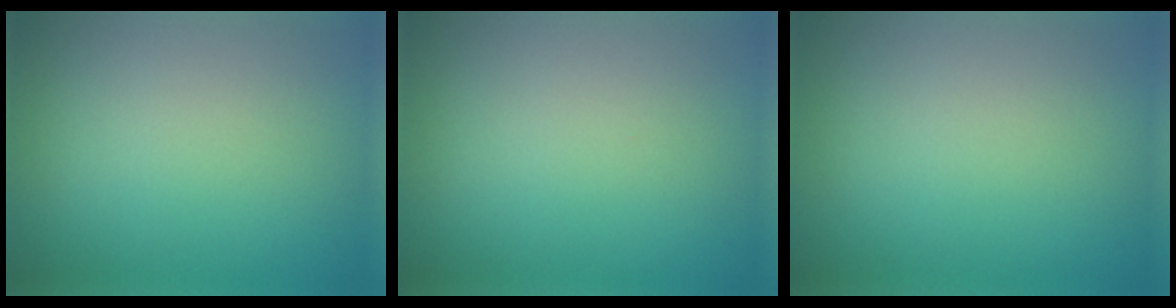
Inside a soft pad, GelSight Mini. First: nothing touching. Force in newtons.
{"total": 0.0}
{"total": 0.0}